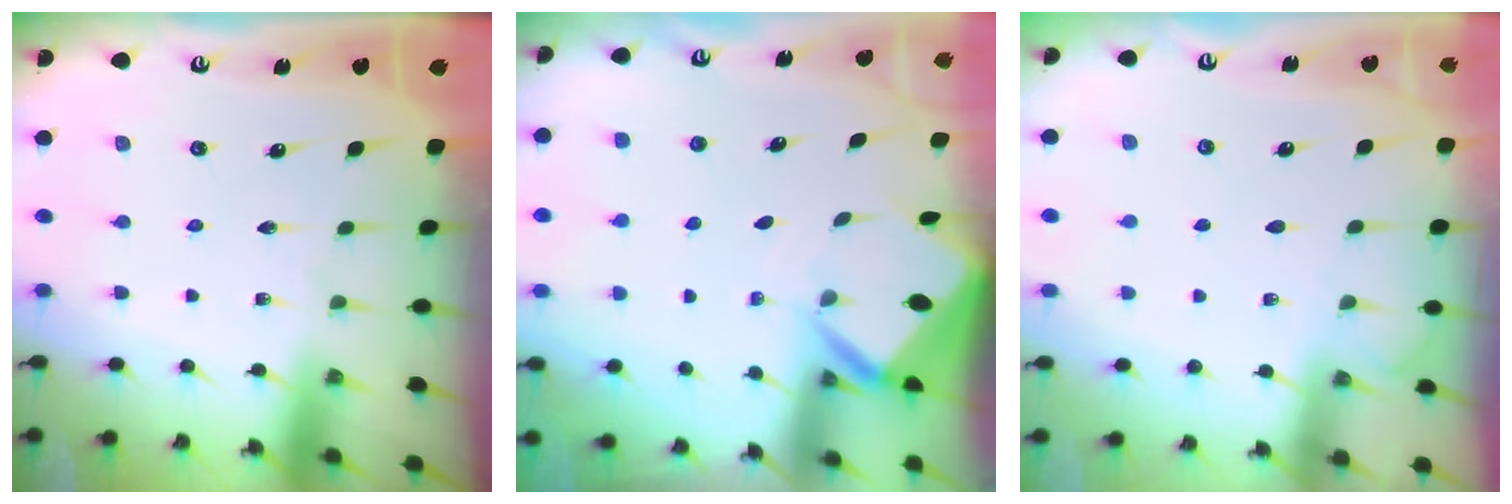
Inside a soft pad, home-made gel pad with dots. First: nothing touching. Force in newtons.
{"total": 3.0, "press": 3.0, "slide": 0.2}
{"total": 2.3, "press": 2.3, "slide": 0.3}